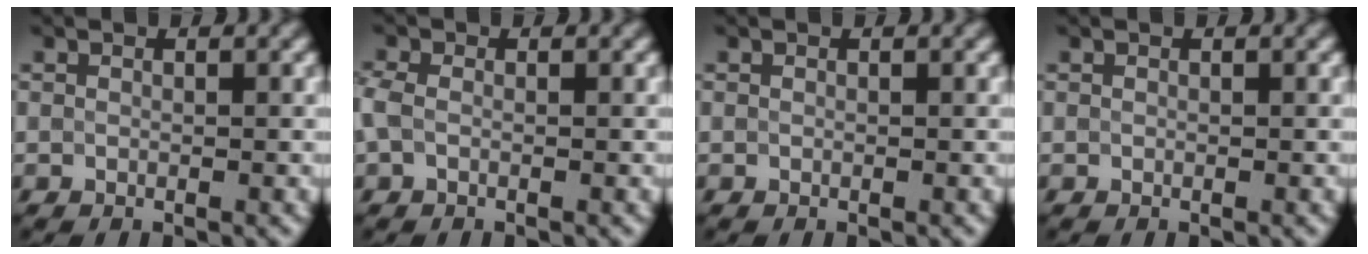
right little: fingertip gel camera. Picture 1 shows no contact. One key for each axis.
{"total": 1.6, "fx": -0.4, "fy": 1.1, "fz": 1.1, "tx": -0.031, "ty": 0.004, "tz": -0.014}
{"total": 0.0}
{"total": 0.0}